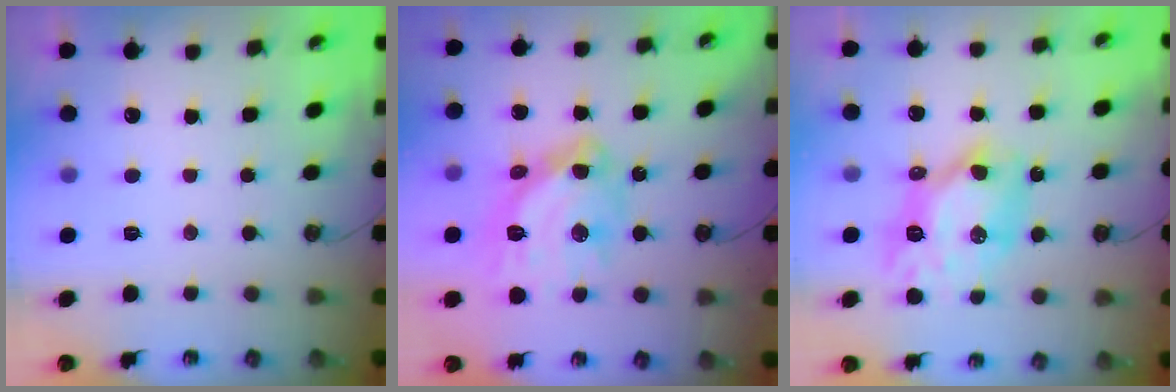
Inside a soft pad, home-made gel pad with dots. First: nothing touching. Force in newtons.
{"total": 17.2, "press": 17.1, "slide": 1.7}
{"total": 10.7, "press": 10.7, "slide": 0.5}